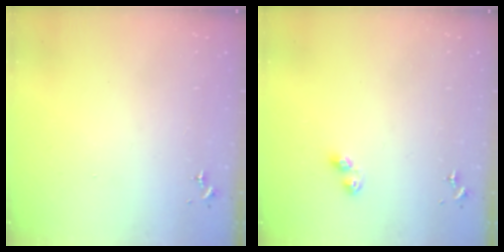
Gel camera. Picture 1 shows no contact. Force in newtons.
{"total": 5.3, "press": 5.2, "slide": 0.6}